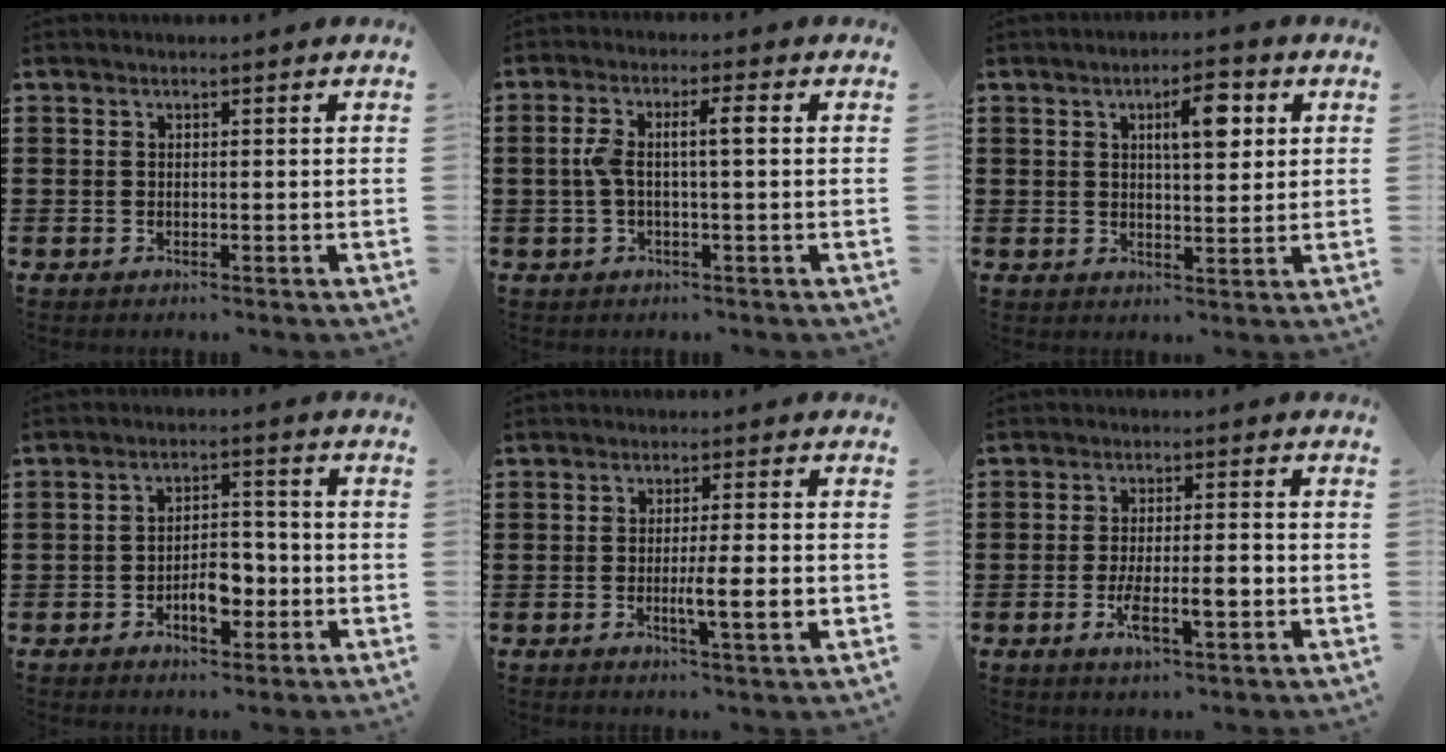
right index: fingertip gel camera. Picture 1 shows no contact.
{"total": 4.9, "force": [-0.1, 0.7, 4.8], "torque": [-0.111, -0.008, -0.013]}
{"total": 6.3, "force": [2.3, 2.0, 5.5], "torque": [-0.090, -0.001, 0.031]}
{"total": 5.9, "force": [-2.2, 3.1, 4.6], "torque": [-0.069, 0.006, -0.038]}
{"total": 6.0, "force": [-1.4, 0.5, 5.9], "torque": [-0.096, -0.009, -0.022]}
{"total": 6.4, "force": [-2.0, 1.7, 5.8], "torque": [-0.101, -0.005, -0.040]}